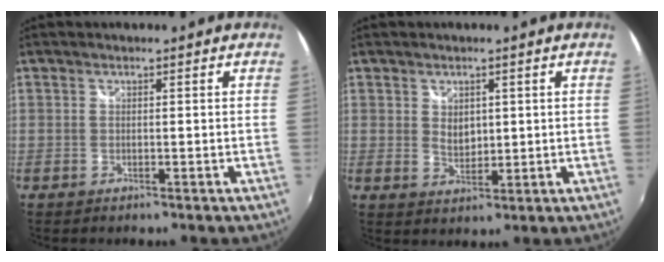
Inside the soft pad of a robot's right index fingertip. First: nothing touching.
{"total": 3.1, "force": [1.1, 2.3, 1.8], "torque": [-0.025, -0.001, 0.021]}